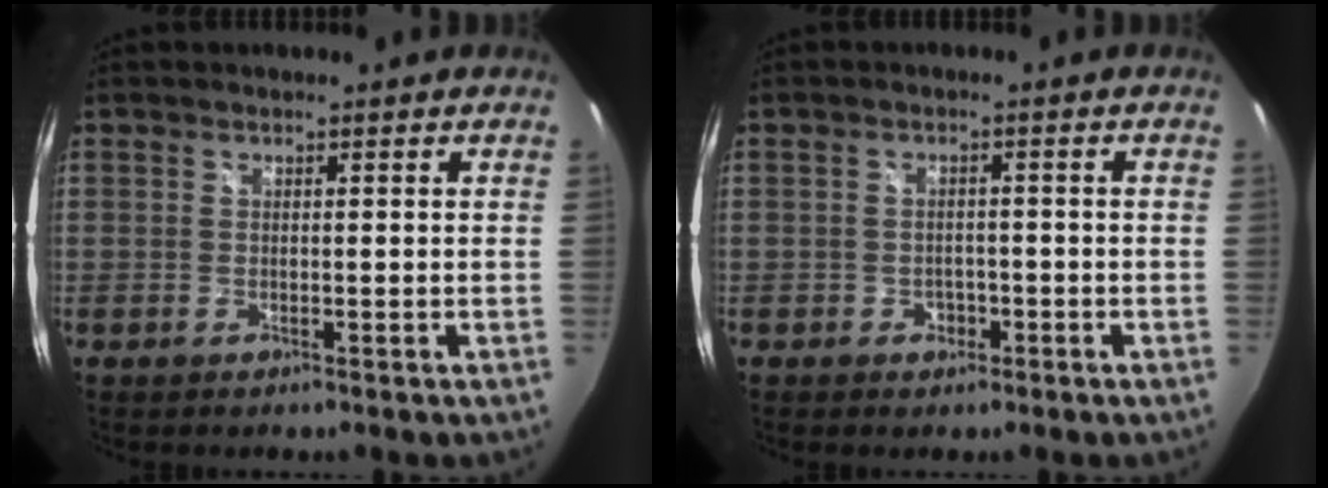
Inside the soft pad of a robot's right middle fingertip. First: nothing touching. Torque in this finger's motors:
{"motor_torque": [0.40, -0.43, 0.05, 0.01]}